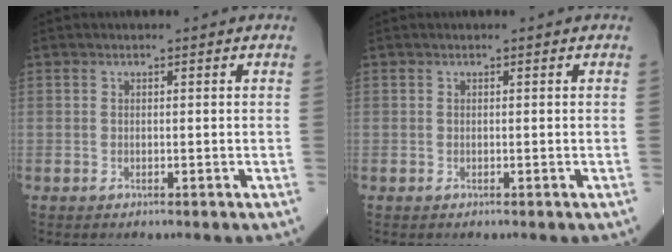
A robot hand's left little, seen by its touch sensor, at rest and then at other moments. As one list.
[{"total": 0.0}]